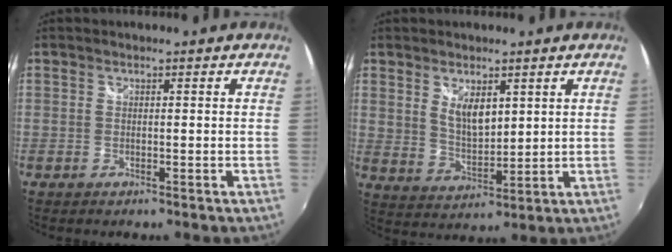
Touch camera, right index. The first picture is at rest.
{"total": 6.7, "force": [3.1, 3.5, 4.8], "torque": [-0.078, -0.007, 0.062]}